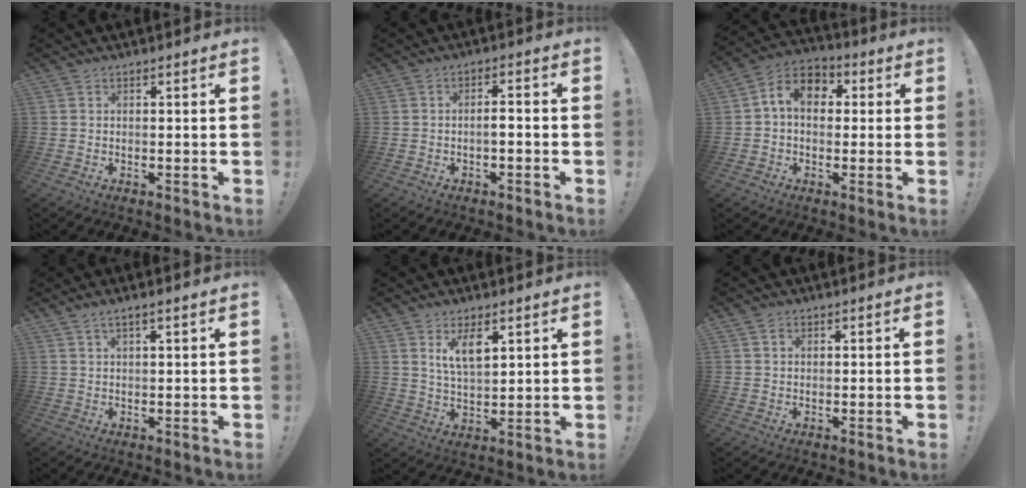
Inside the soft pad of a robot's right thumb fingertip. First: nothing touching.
{"total": 3.0, "force": [-1.4, 0.6, 2.6], "torque": [-0.045, 0.006, -0.024]}
{"total": 9.6, "force": [2.0, 6.9, 6.3], "torque": [-0.112, 0.018, 0.043]}
{"total": 2.3, "force": [1.3, -0.2, 1.9], "torque": [-0.043, -0.001, 0.023]}
{"total": 7.9, "force": [4.6, 3.6, 5.3], "torque": [-0.097, -0.015, 0.083]}
{"total": 1.0, "force": [0.6, 0.8, 0.4], "torque": [-0.004, 0.000, 0.010]}